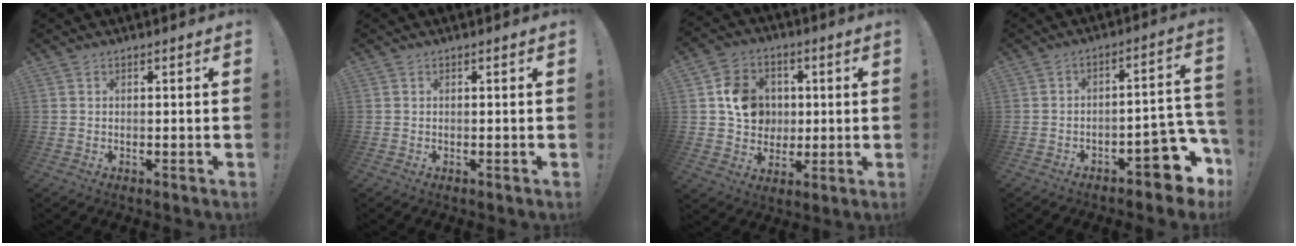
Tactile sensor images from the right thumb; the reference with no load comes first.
{"total": 0.0}
{"total": 12.5, "force": [1.2, 11.3, 5.1], "torque": [-0.058, 0.008, 0.036]}
{"total": 12.4, "force": [-7.4, 4.7, 8.7], "torque": [-0.083, 0.046, -0.118]}